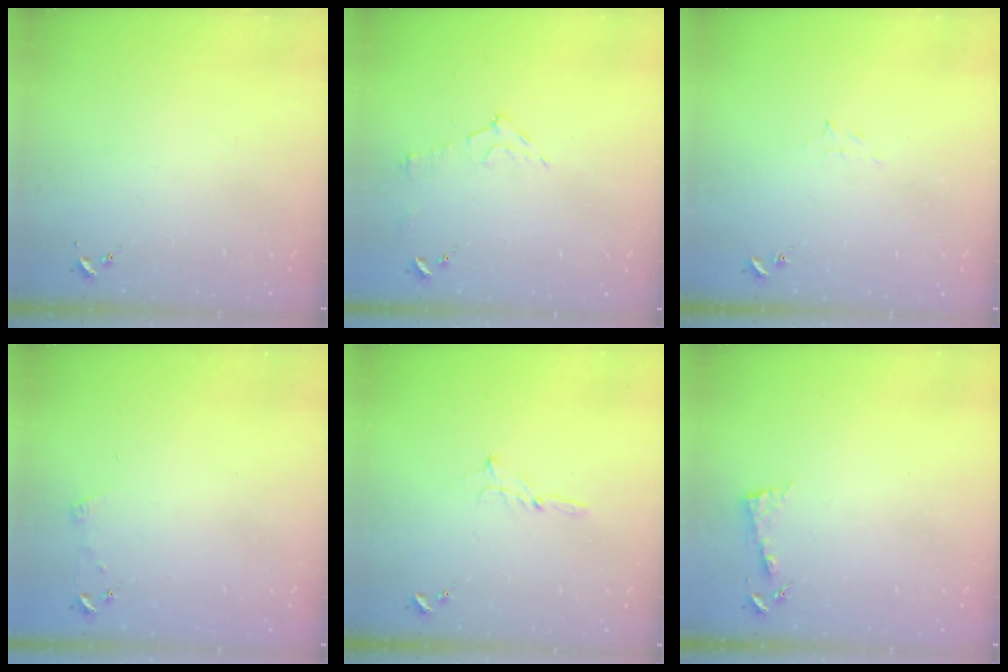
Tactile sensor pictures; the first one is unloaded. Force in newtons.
{"total": 7.4, "press": 7.4, "slide": 0.7}
{"total": 5.3, "press": 5.1, "slide": 1.0}
{"total": 3.6, "press": 3.6, "slide": 0.4}
{"total": 2.5, "press": 2.5, "slide": 0.2}
{"total": 3.9, "press": 3.9, "slide": 0.4}